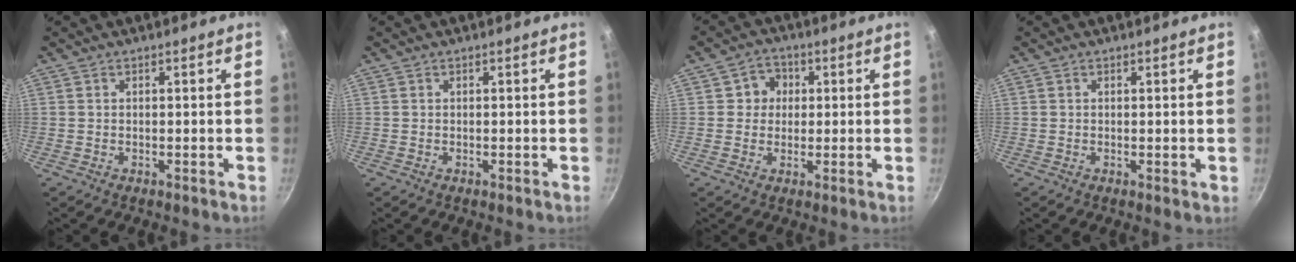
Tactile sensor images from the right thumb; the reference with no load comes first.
{"total": 0.0}
{"total": 2.2, "force": [0.5, 2.0, 0.8], "torque": [0.001, 0.002, 0.004]}
{"total": 0.7, "force": [0.1, 0.2, 0.7], "torque": [-0.012, -0.004, 0.000]}